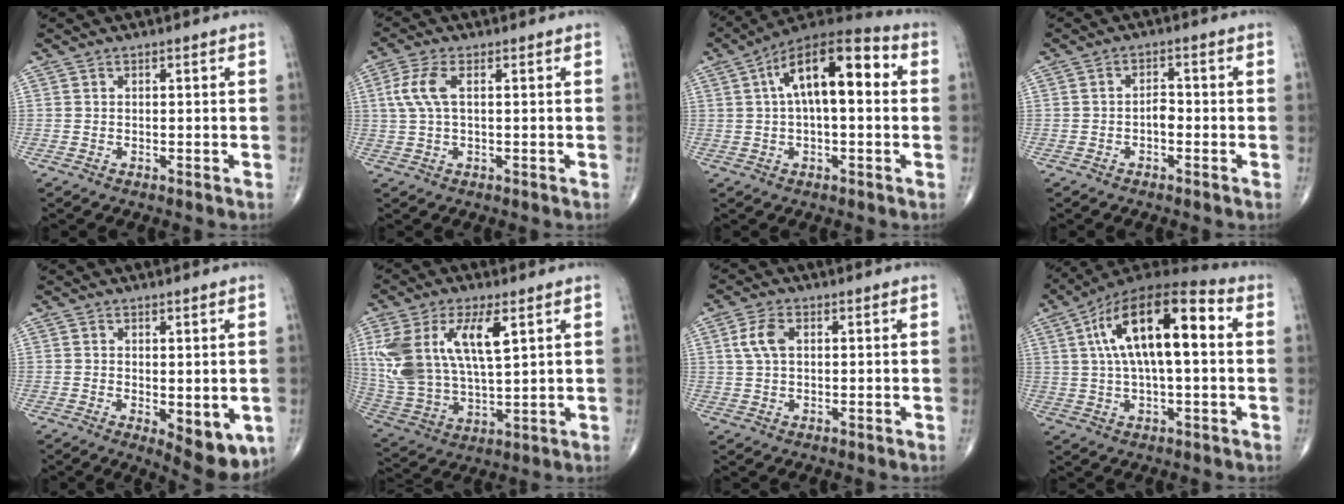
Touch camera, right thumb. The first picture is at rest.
{"total": 5.5, "force": [1.1, 2.2, 4.9], "torque": [-0.130, 0.015, 0.023]}
{"total": 15.9, "force": [3.2, 6.7, 14.0], "torque": [-0.215, 0.039, 0.043]}
{"total": 2.3, "force": [-0.8, 1.3, 1.7], "torque": [-0.017, 0.011, -0.018]}
{"total": 8.8, "force": [-2.2, 3.7, 7.7], "torque": [-0.083, -0.017, -0.021]}
{"total": 18.1, "force": [6.2, 8.3, 14.9], "torque": [-0.305, -0.016, 0.126]}
{"total": 4.6, "force": [1.1, 2.6, 3.6], "torque": [-0.080, 0.006, 0.020]}
{"total": 19.1, "force": [3.7, 7.5, 17.2], "torque": [-0.294, 0.031, 0.052]}